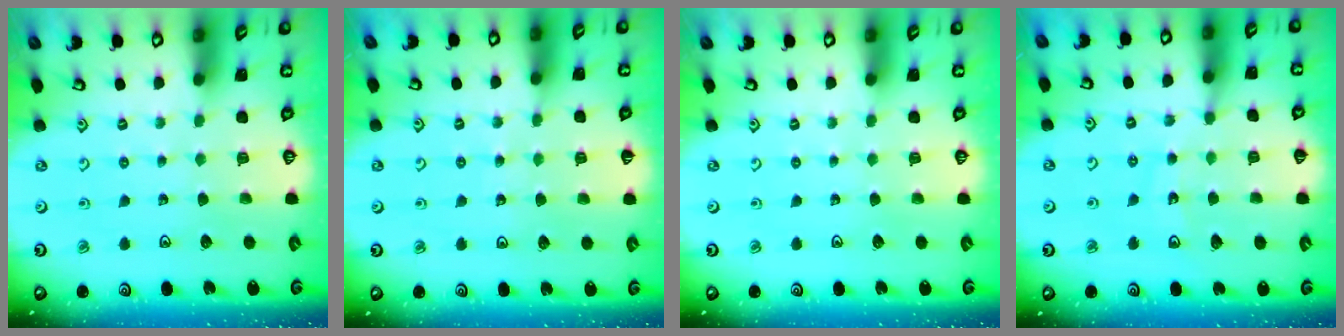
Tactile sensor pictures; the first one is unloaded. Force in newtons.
{"total": 3.3, "press": 3.2, "slide": 0.3}
{"total": 0.0}
{"total": 11.5, "press": 11.0, "slide": 3.3}